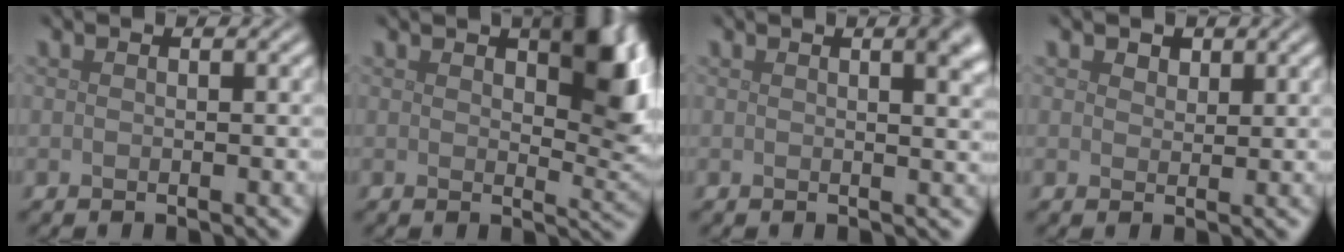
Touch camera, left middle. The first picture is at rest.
{"total": 7.4, "force": [2.7, 3.4, 6.0], "torque": [-0.075, -0.002, 0.044]}
{"total": 4.5, "force": [1.8, 1.9, 3.7], "torque": [-0.018, 0.012, 0.019]}
{"total": 1.2, "force": [0.8, 0.8, 0.4], "torque": [-0.010, -0.002, 0.013]}